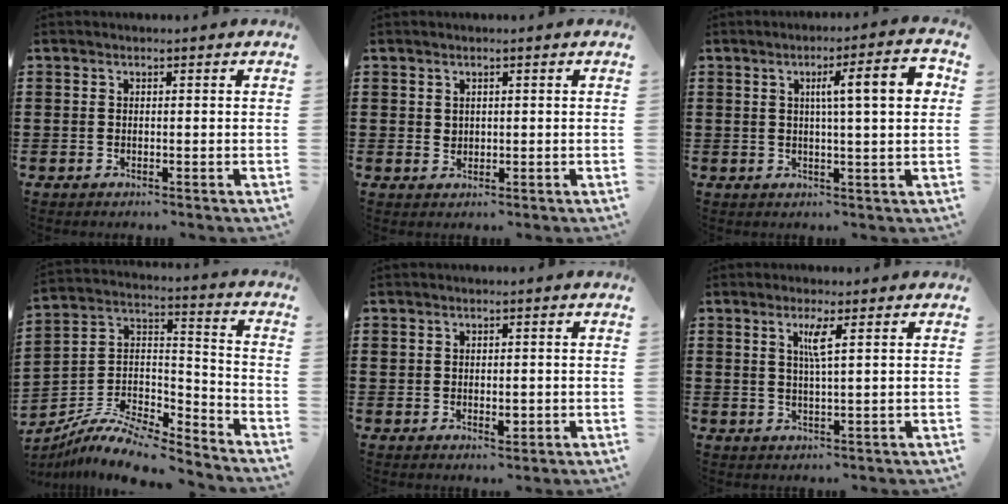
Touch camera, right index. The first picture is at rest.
{"total": 1.2, "force": [0.8, 0.9, 0.3], "torque": [-0.007, 0.002, 0.017]}
{"total": 8.4, "force": [1.9, 1.2, 8.1], "torque": [-0.123, -0.008, 0.020]}
{"total": 9.5, "force": [-8.0, 2.6, 4.3], "torque": [-0.096, 0.009, -0.163]}
{"total": 2.1, "force": [-0.1, 1.3, 1.6], "torque": [-0.023, -0.001, -0.002]}
{"total": 2.9, "force": [1.2, -0.2, 2.7], "torque": [-0.056, -0.004, 0.017]}